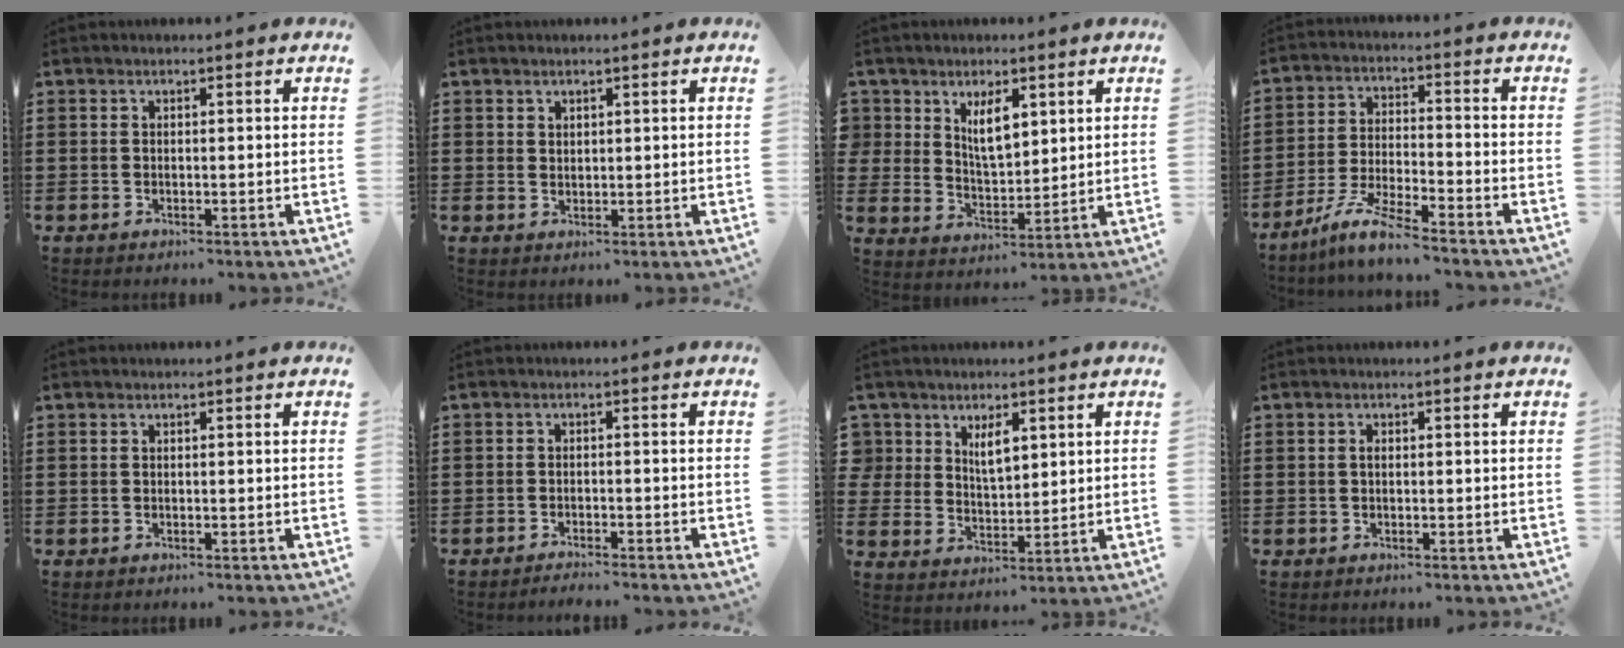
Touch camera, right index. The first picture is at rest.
{"total": 1.4, "force": [1.1, 0.7, 0.2], "torque": [-0.004, 0.002, 0.023]}
{"total": 6.6, "force": [3.5, 3.6, 4.2], "torque": [-0.080, 0.006, 0.062]}
{"total": 6.8, "force": [-6.0, -0.1, 3.2], "torque": [-0.079, -0.012, -0.121]}
{"total": 0.0}
{"total": 1.6, "force": [-1.6, -0.1, 0.0], "torque": [-0.004, 0.003, -0.033]}
{"total": 5.1, "force": [2.9, 3.3, 2.5], "torque": [-0.057, 0.010, 0.052]}
{"total": 0.7, "force": [0.0, 0.3, 0.6], "torque": [-0.014, -0.001, -0.001]}